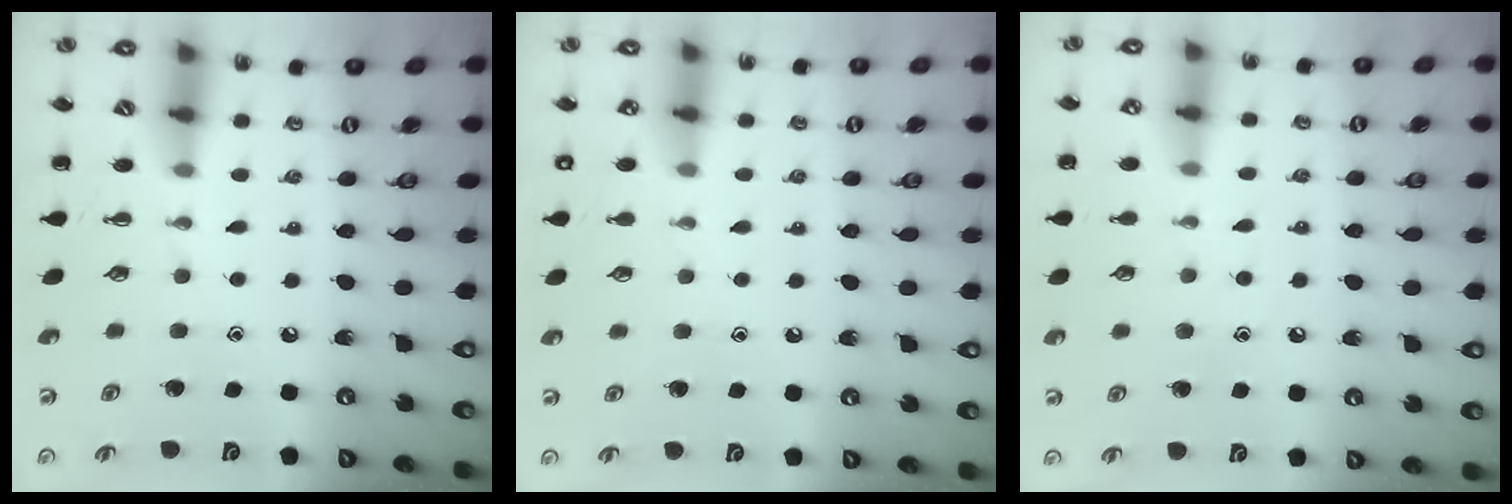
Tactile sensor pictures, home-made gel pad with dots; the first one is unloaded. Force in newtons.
{"total": 1.1, "press": 1.1, "slide": 0.2}
{"total": 7.7, "press": 7.5, "slide": 1.8}